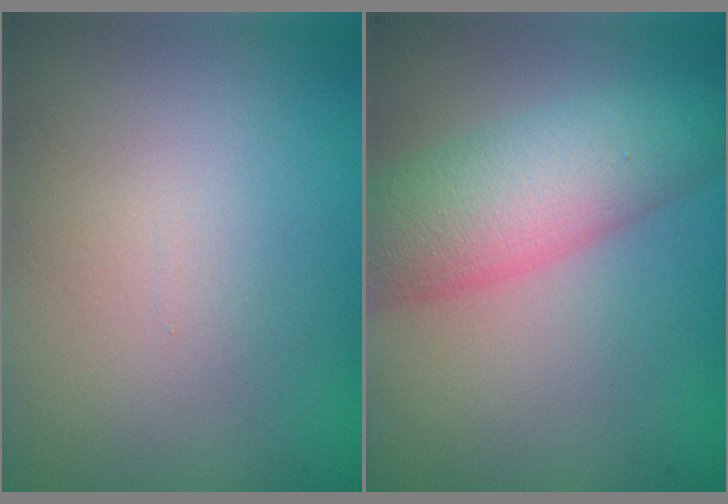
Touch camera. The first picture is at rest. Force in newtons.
{"total": 7.4, "press": 7.4, "slide": 0.2}